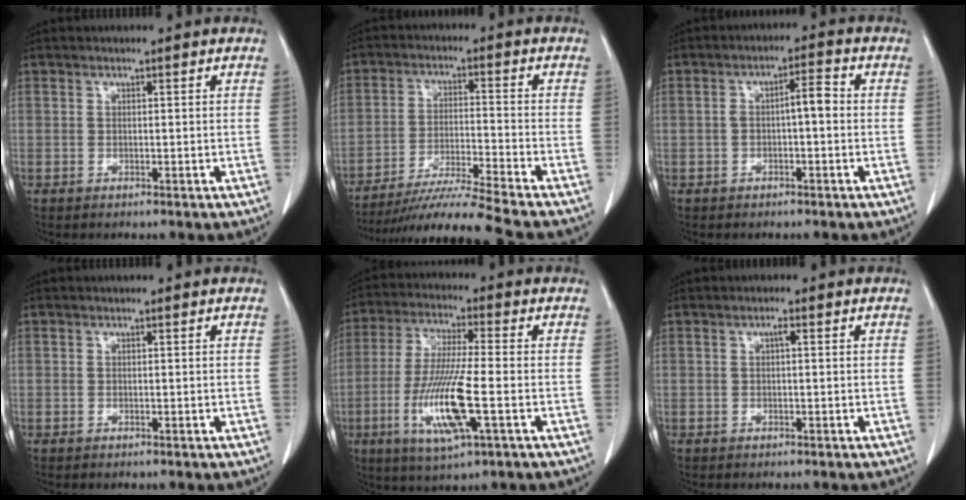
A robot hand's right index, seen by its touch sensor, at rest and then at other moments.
{"total": 13.1, "force": [-11.6, -2.7, 5.4], "torque": [-0.083, -0.023, -0.196]}
{"total": 3.9, "force": [-0.3, 1.0, 3.7], "torque": [-0.063, 0.020, -0.004]}
{"total": 0.0}
{"total": 12.6, "force": [-3.6, 1.0, 12.0], "torque": [-0.246, -0.018, -0.068]}
{"total": 0.9, "force": [0.2, 0.1, 0.8], "torque": [-0.017, 0.003, 0.002]}